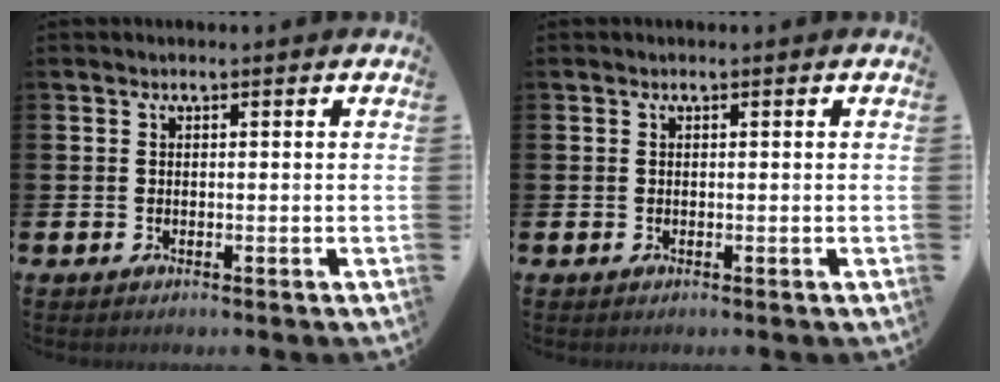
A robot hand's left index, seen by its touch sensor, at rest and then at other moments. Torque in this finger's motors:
{"motor_torque": [-0.04, -0.02, 0.00, 0.00]}